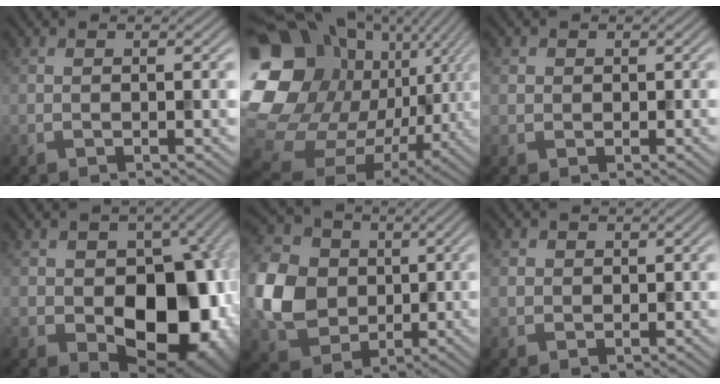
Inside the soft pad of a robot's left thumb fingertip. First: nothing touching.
{"total": 22.5, "force": [2.1, 19.0, 12.0], "torque": [-0.302, -0.055, 0.056]}
{"total": 1.6, "force": [0.5, 1.4, -0.6], "torque": [0.009, -0.008, 0.012]}
{"total": 13.7, "force": [-2.2, 9.6, 9.6], "torque": [-0.126, -0.033, -0.017]}
{"total": 10.4, "force": [-0.5, 9.0, 5.2], "torque": [-0.153, 0.002, -0.015]}
{"total": 1.8, "force": [0.6, 1.7, -0.4], "torque": [0.001, -0.006, 0.016]}